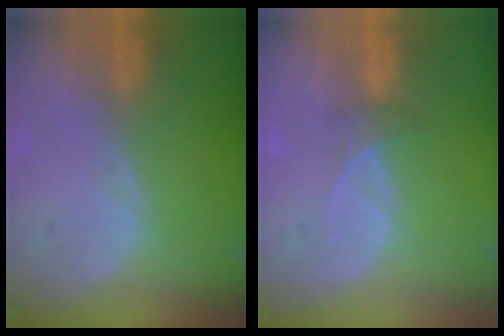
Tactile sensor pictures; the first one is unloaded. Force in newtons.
{"total": 1.8, "press": 1.6, "slide": 0.8}